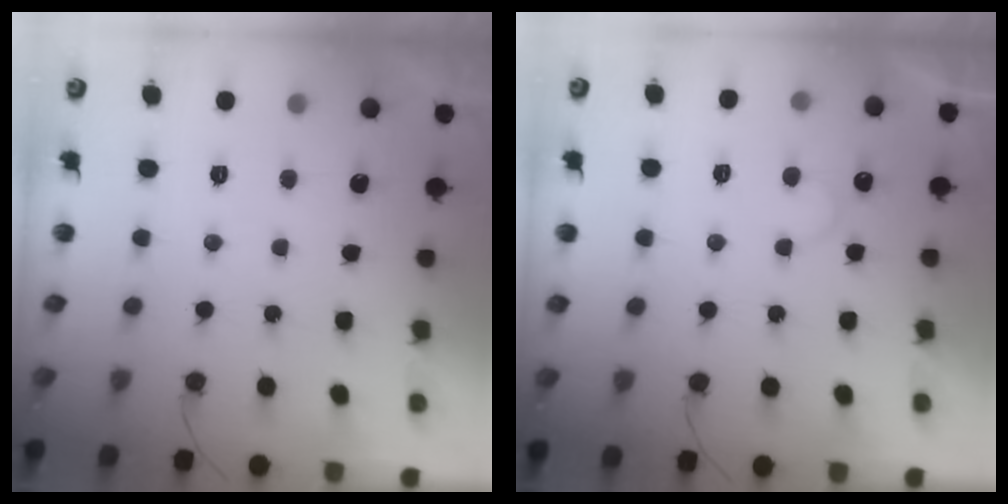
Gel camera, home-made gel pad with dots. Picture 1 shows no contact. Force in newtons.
{"total": 5.5, "press": 5.5, "slide": 0.4}